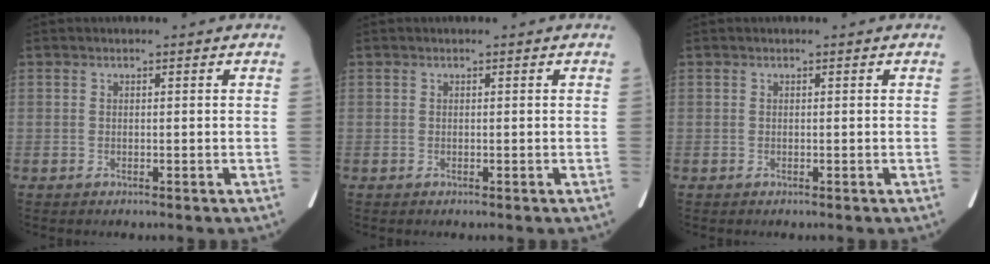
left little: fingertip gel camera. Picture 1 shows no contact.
{"total": 0.0}
{"total": 0.0}